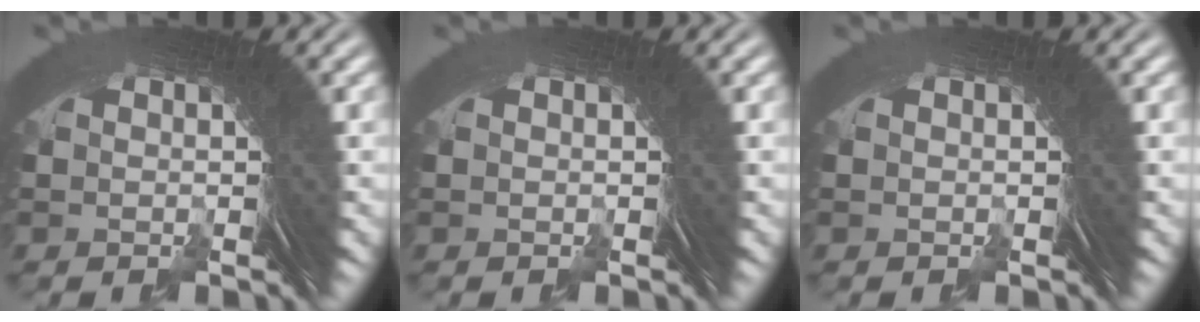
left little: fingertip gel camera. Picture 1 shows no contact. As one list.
[{"total": 0.0}, {"total": 0.0}]